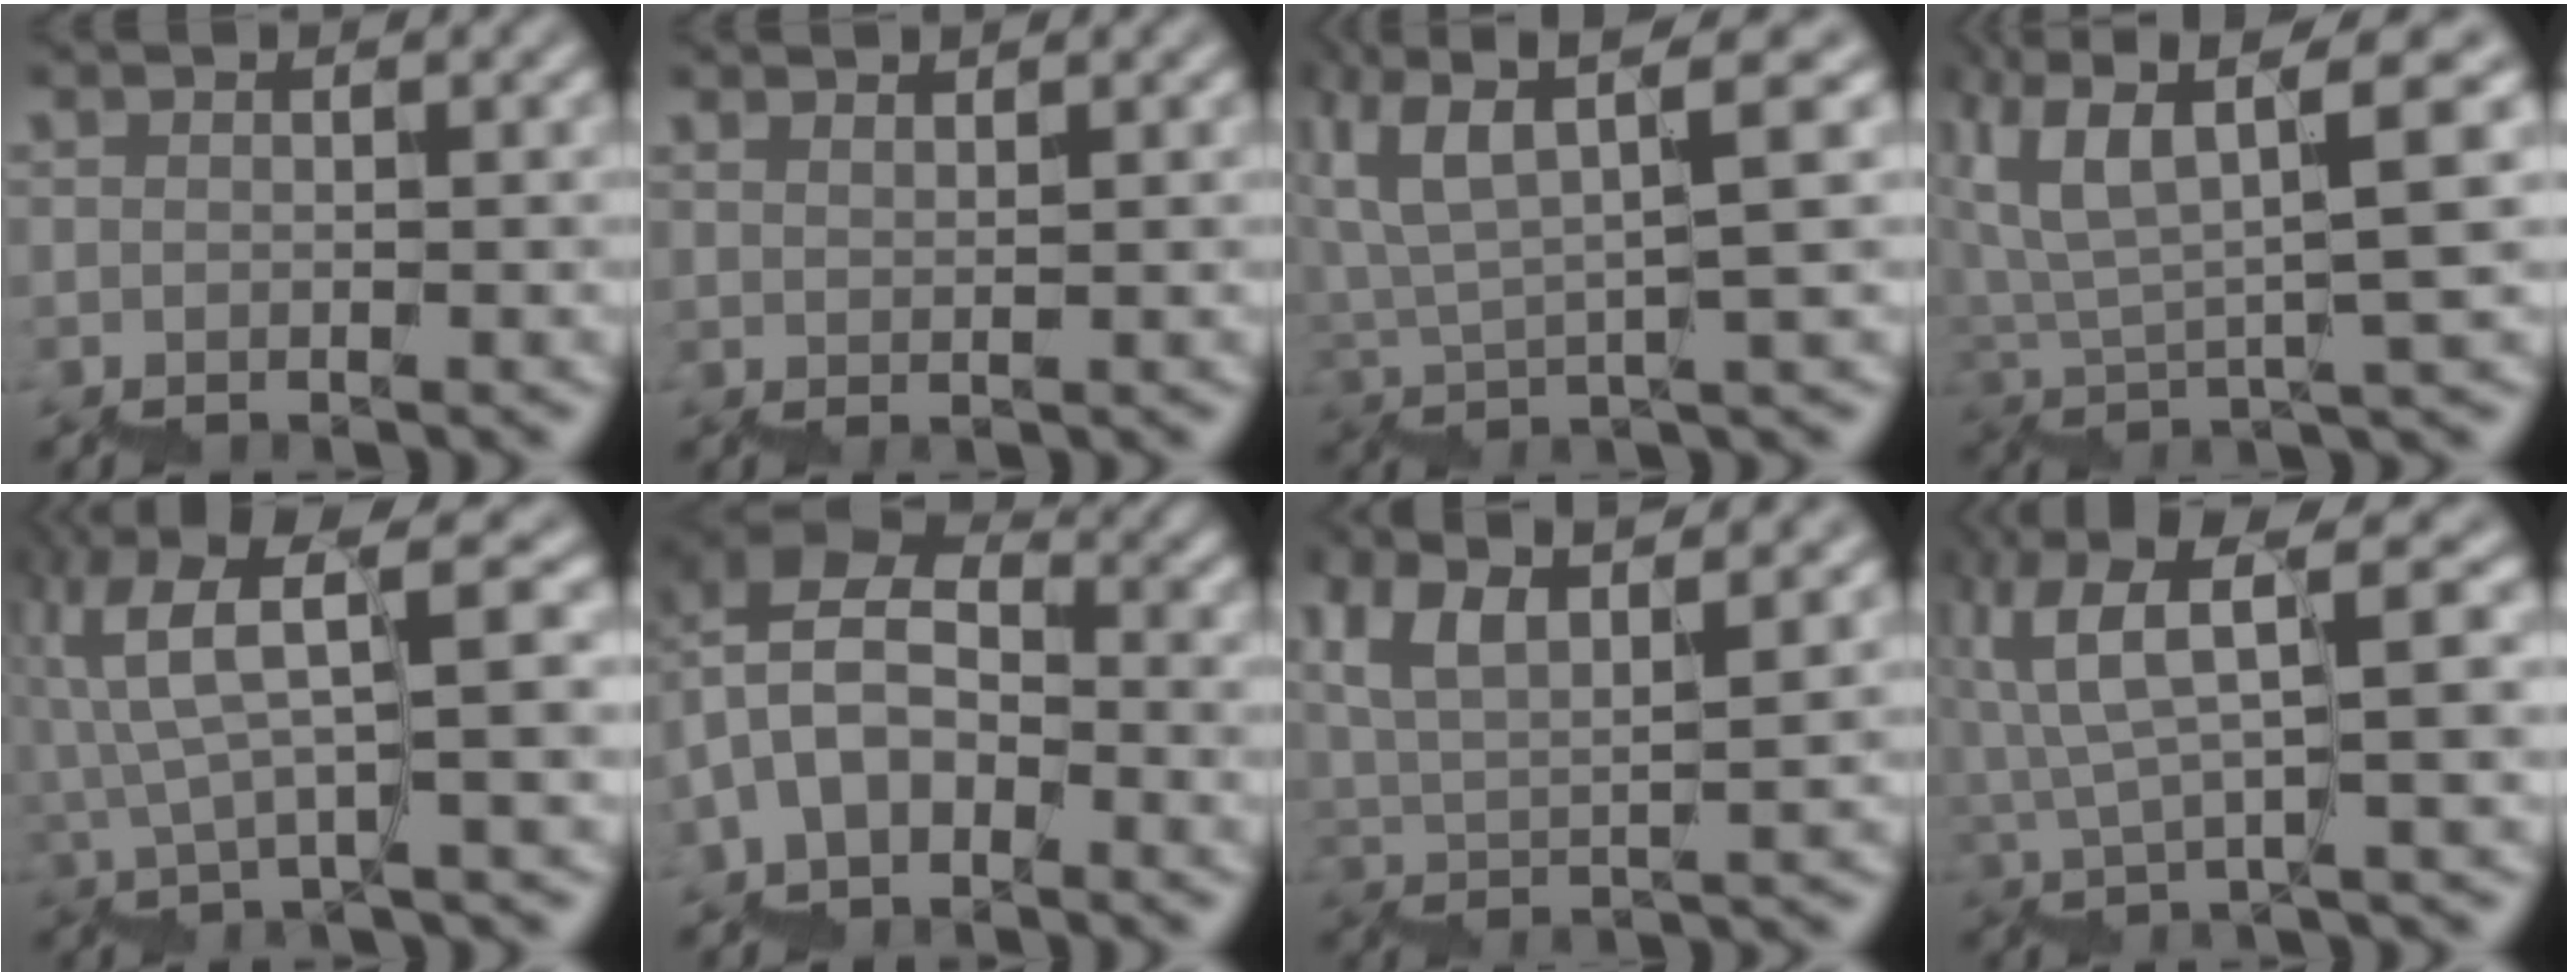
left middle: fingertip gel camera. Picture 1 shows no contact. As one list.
[{"total": 1.3, "force": [1.1, 0.2, 0.6], "torque": [0.010, 0.000, 0.021]}, {"total": 5.7, "force": [3.7, 0.2, 4.3], "torque": [-0.086, 0.015, 0.067]}, {"total": 7.0, "force": [4.1, 0.8, 5.6], "torque": [-0.097, 0.017, 0.076]}, {"total": 8.6, "force": [3.0, 1.6, 7.9], "torque": [-0.155, 0.035, 0.060]}, {"total": 6.6, "force": [-0.7, 4.8, 4.5], "torque": [-0.066, 0.034, -0.004]}, {"total": 6.4, "force": [4.5, 1.4, 4.3], "torque": [-0.066, 0.025, 0.082]}, {"total": 8.0, "force": [3.7, 1.2, 7.0], "torque": [-0.126, 0.031, 0.070]}]